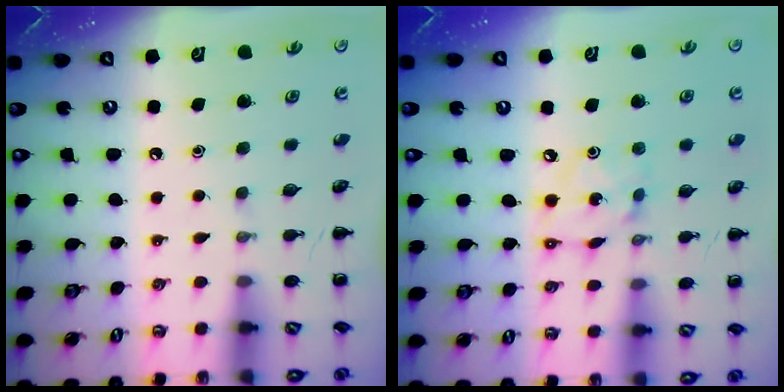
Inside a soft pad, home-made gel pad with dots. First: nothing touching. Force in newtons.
{"total": 4.5, "press": 4.5, "slide": 0.6}